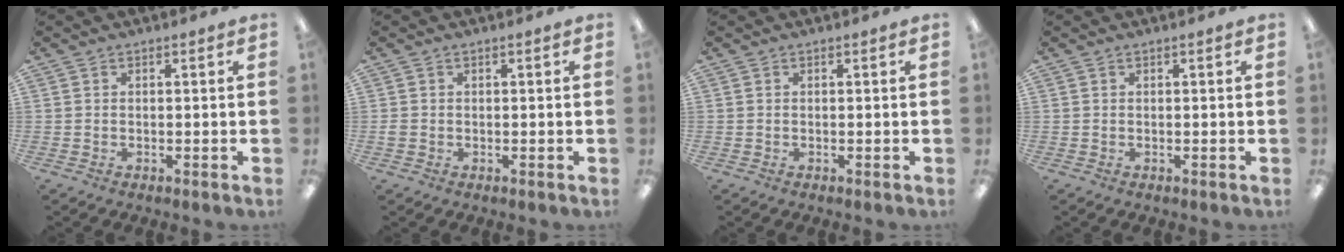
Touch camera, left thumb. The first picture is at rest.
{"total": 1.2, "force": [-0.2, 1.0, 0.7], "torque": [-0.012, 0.004, -0.004]}
{"total": 0.0}
{"total": 0.0}